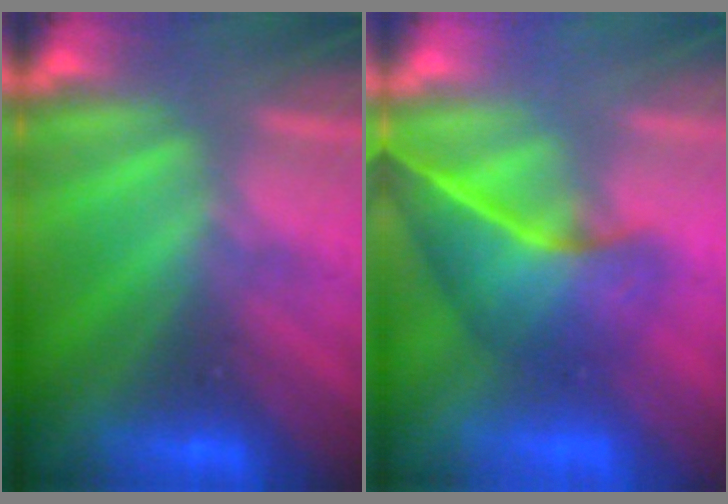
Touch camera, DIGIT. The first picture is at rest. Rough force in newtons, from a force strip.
{"total": 3.6}